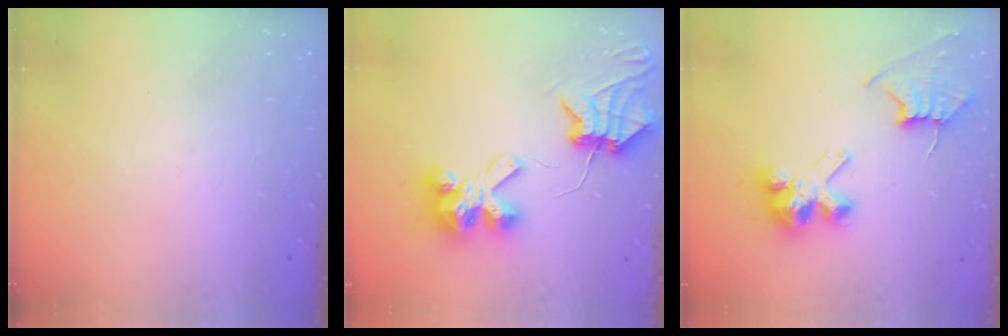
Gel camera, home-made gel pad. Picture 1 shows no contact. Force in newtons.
{"total": 8.5, "press": 8.5, "slide": 0.9}
{"total": 8.4, "press": 8.3, "slide": 0.7}